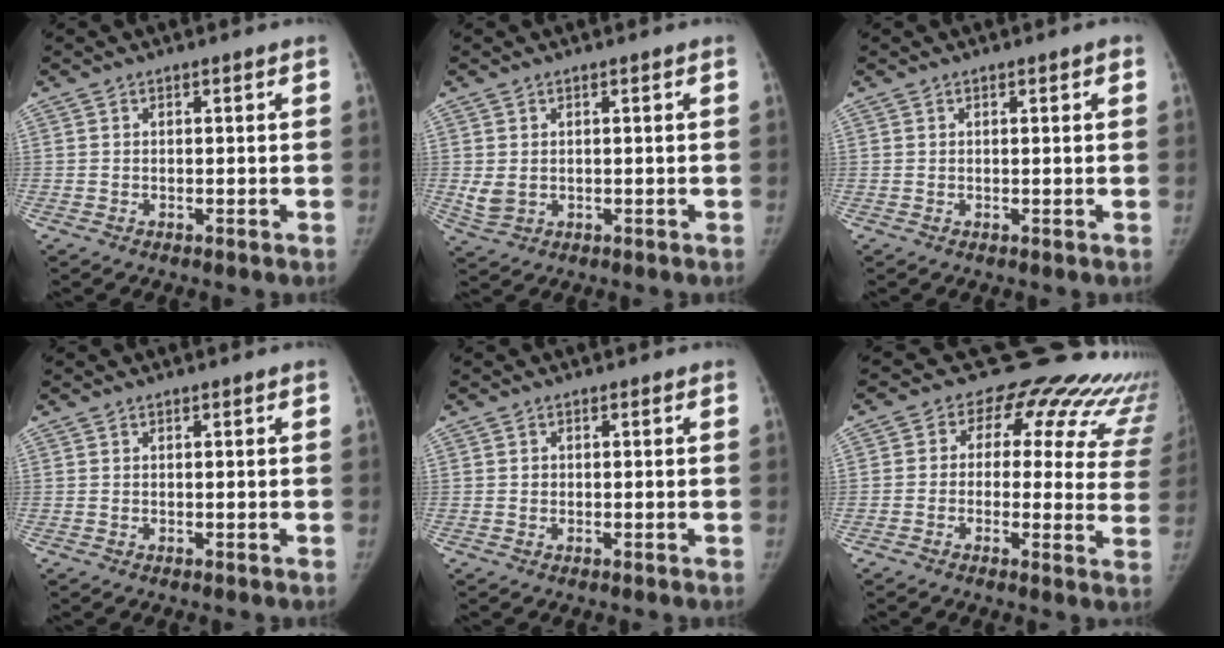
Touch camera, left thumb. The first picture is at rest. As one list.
[{"total": 3.2, "force": [0.3, 2.4, 2.1], "torque": [-0.039, -0.008, 0.015]}, {"total": 1.6, "force": [0.8, 0.6, 1.3], "torque": [-0.015, 0.003, 0.010]}, {"total": 0.0}, {"total": 0.7, "force": [0.0, 0.7, 0.1], "torque": [0.003, 0.002, 0.000]}, {"total": 21.4, "force": [16.2, 10.5, 9.4], "torque": [-0.079, -0.064, 0.162]}]